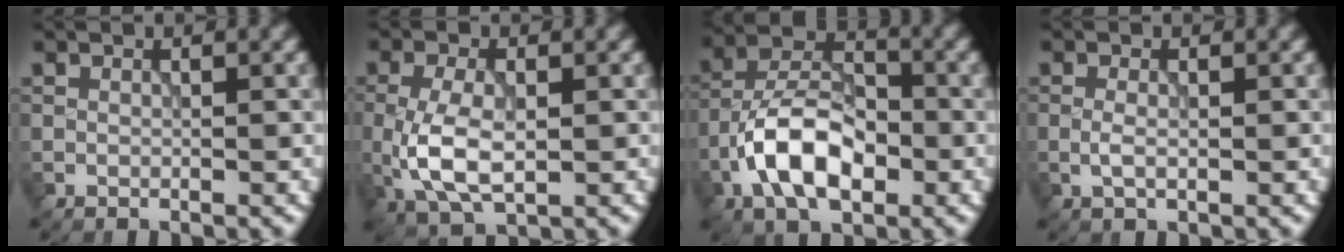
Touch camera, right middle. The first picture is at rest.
{"total": 5.7, "force": [-1.0, 2.9, 4.8], "torque": [-0.111, -0.007, -0.016]}
{"total": 8.2, "force": [-3.1, 4.4, 6.2], "torque": [-0.110, 0.011, -0.065]}
{"total": 1.3, "force": [-0.3, 0.5, 1.2], "torque": [-0.027, -0.001, -0.009]}